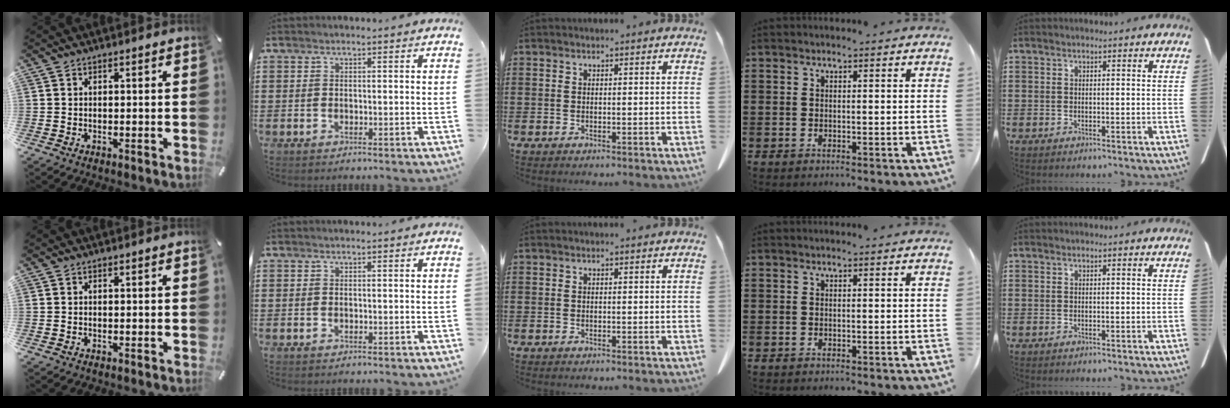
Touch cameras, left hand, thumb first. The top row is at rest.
{}